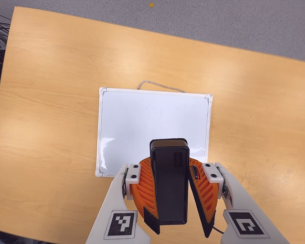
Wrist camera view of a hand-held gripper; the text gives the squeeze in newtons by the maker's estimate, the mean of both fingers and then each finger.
{"total": 10.3, "left": 10.2, "right": 10.5}